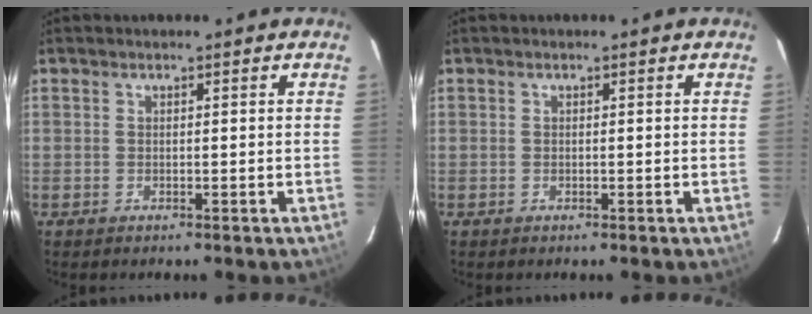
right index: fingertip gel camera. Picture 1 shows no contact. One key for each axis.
{"total": 0.0}